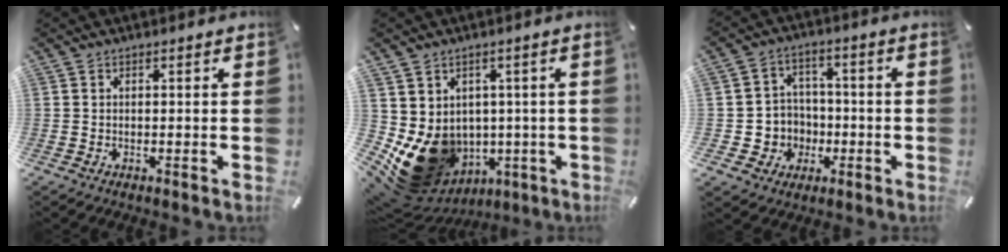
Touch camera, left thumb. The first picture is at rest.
{"total": 13.2, "force": [-1.6, 11.5, 6.2], "torque": [-0.131, -0.020, -0.018]}
{"total": 8.2, "force": [-1.9, 8.0, 0.8], "torque": [-0.019, 0.012, -0.028]}